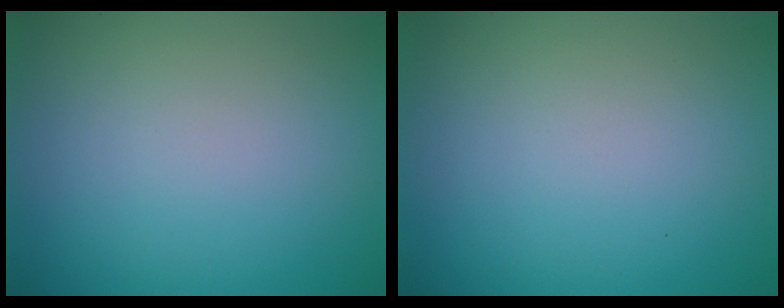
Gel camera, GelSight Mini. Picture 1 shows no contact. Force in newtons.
{"total": 0.0}